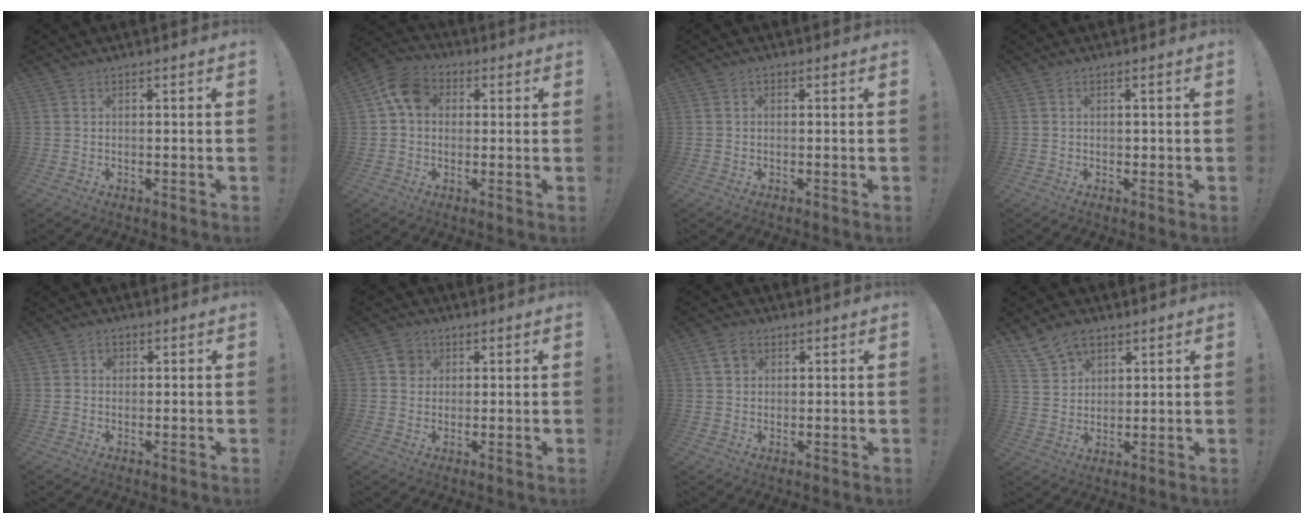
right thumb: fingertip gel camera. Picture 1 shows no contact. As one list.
[{"total": 10.0, "force": [2.6, 7.7, 5.9], "torque": [-0.094, 0.006, 0.053]}, {"total": 0.7, "force": [-0.3, 0.6, 0.3], "torque": [-0.011, 0.005, -0.005]}, {"total": 0.7, "force": [0.0, 0.7, 0.1], "torque": [-0.002, 0.001, 0.001]}, {"total": 2.2, "force": [0.5, 1.9, 0.9], "torque": [-0.014, 0.001, 0.007]}, {"total": 5.0, "force": [1.7, 4.6, 1.2], "torque": [-0.015, 0.005, 0.034]}, {"total": 5.0, "force": [2.2, 3.8, 2.3], "torque": [-0.034, 0.002, 0.043]}, {"total": 9.4, "force": [6.6, 6.1, 2.9], "torque": [-0.055, -0.033, 0.132]}]